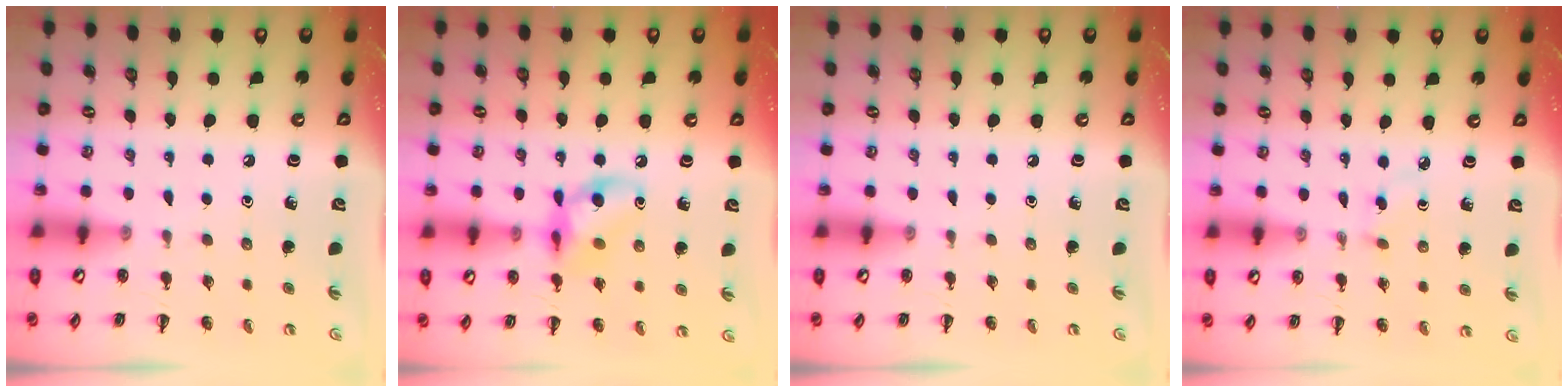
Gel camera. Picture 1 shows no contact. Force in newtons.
{"total": 11.0, "press": 11.0, "slide": 1.0}
{"total": 0.0}
{"total": 3.0, "press": 2.8, "slide": 1.1}